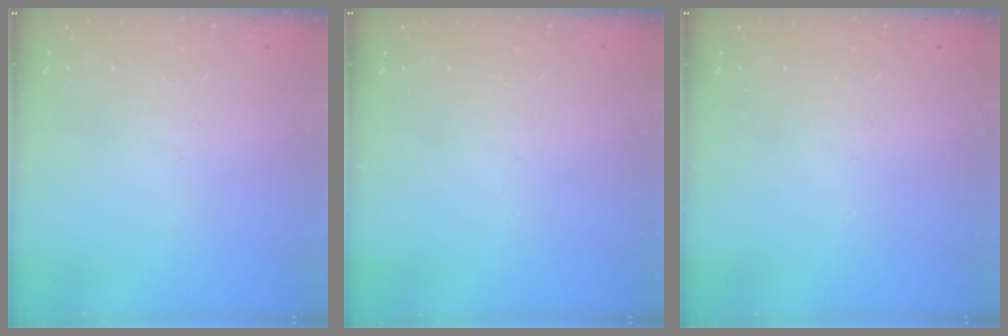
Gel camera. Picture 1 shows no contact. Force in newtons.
{"total": 0.0}
{"total": 0.0}